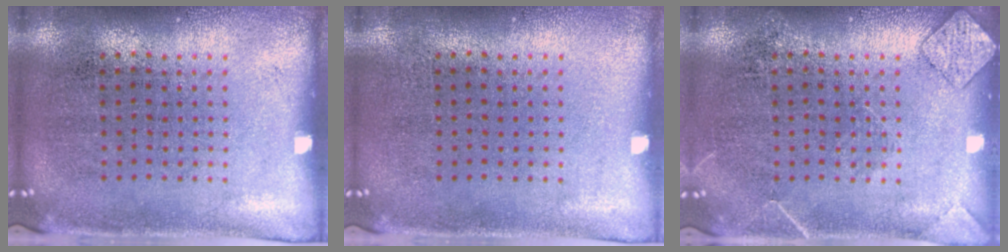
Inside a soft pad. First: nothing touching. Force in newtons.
{"total": 0.0}
{"total": 1.8, "press": 1.8, "slide": 0.1}